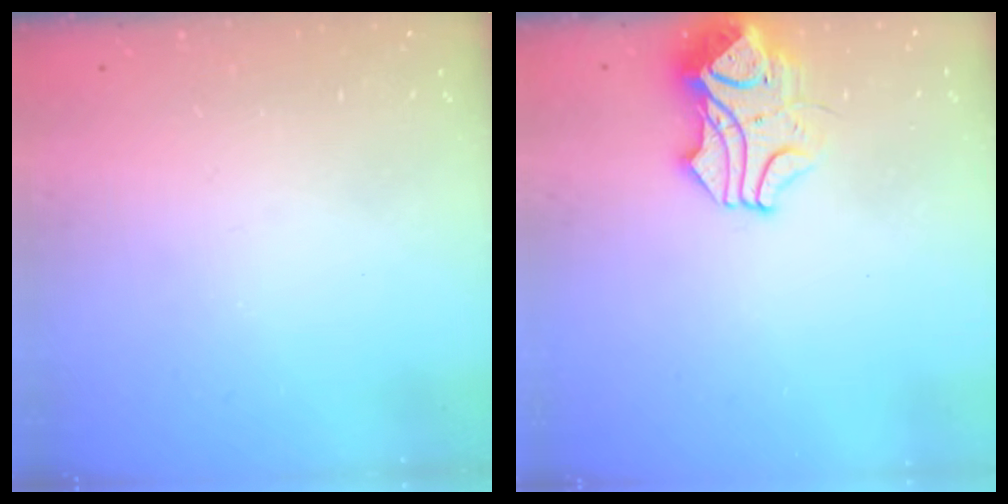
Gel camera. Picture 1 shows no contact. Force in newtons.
{"total": 6.5, "press": 6.4, "slide": 1.2}